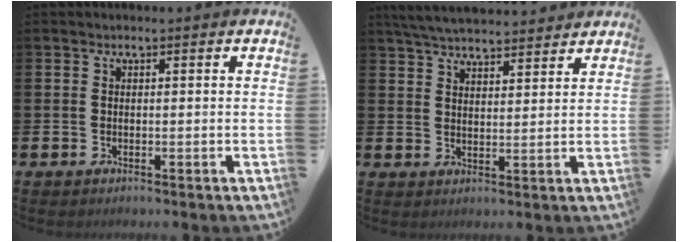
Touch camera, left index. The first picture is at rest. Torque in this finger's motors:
{"motor_torque": [0.97, -1.17, 0.53, 0.17]}